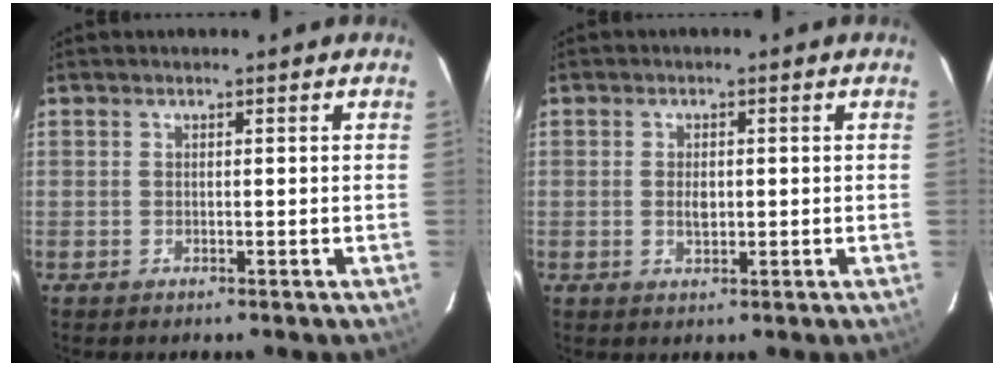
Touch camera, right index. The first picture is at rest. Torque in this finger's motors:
{"motor_torque": [-0.30, 0.04, 0.04, 0.00]}